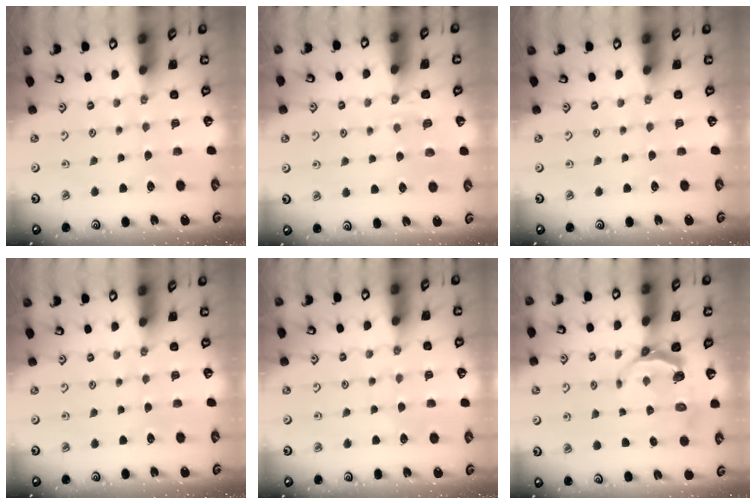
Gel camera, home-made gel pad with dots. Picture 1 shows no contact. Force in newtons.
{"total": 3.8, "press": 3.3, "slide": 1.8}
{"total": 0.0}
{"total": 0.0}
{"total": 4.0, "press": 3.9, "slide": 0.5}
{"total": 5.9, "press": 5.2, "slide": 2.9}